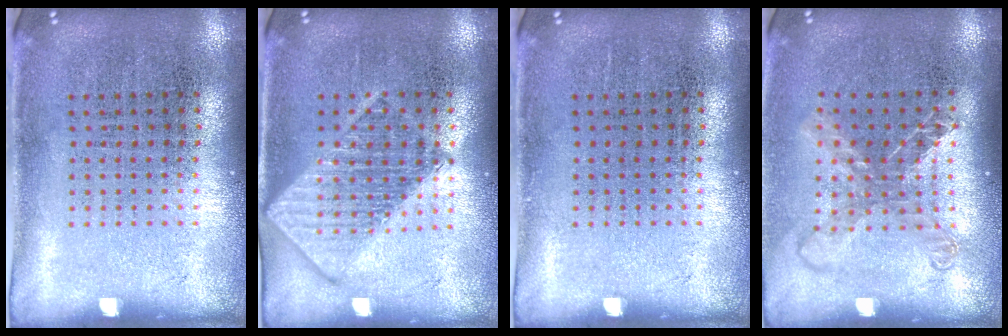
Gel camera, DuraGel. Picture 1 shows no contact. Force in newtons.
{"total": 2.9, "press": 2.9, "slide": 0.5}
{"total": 0.0}
{"total": 1.6, "press": 1.3, "slide": 0.9}